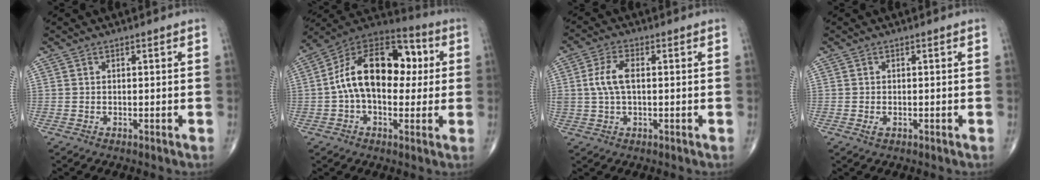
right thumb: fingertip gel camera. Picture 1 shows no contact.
{"total": 19.6, "force": [1.7, 12.0, 15.4], "torque": [-0.224, 0.044, 0.019]}
{"total": 5.8, "force": [0.6, 2.9, 5.0], "torque": [-0.113, 0.010, 0.009]}
{"total": 1.2, "force": [-0.4, 0.7, 0.9], "torque": [-0.018, 0.001, -0.005]}